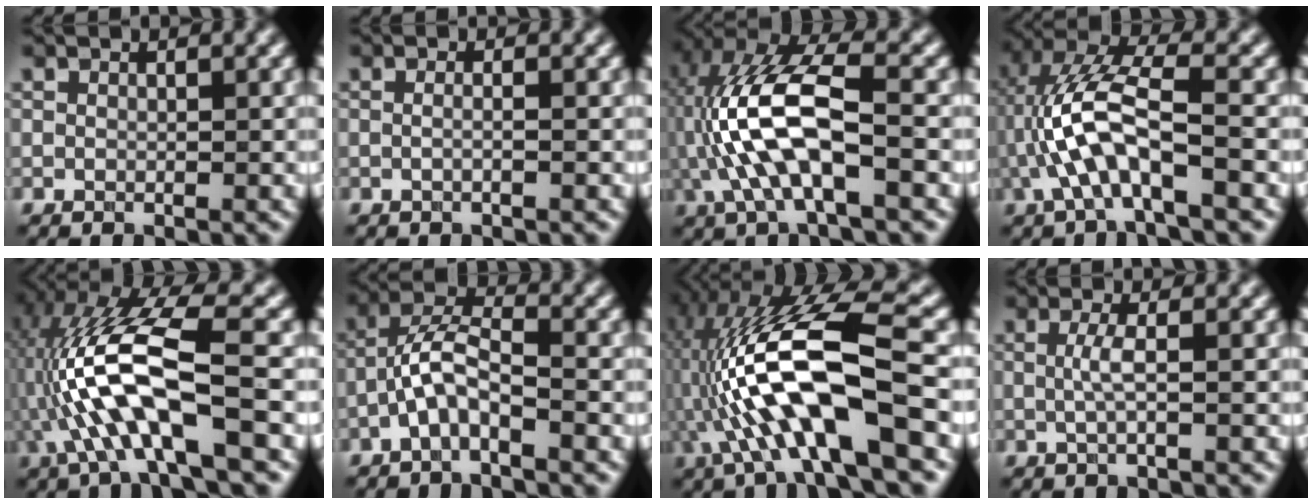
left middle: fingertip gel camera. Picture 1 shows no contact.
{"total": 1.1, "force": [0.0, 0.4, 1.0], "torque": [-0.005, -0.017, -0.012]}
{"total": 10.2, "force": [-1.2, 4.1, 9.3], "torque": [-0.204, 0.015, -0.025]}
{"total": 7.2, "force": [-1.7, 2.2, 6.6], "torque": [-0.145, 0.016, -0.033]}
{"total": 11.0, "force": [-2.0, 3.3, 10.3], "torque": [-0.214, 0.018, -0.038]}
{"total": 3.8, "force": [-2.0, 1.1, 3.1], "torque": [-0.065, 0.018, -0.045]}
{"total": 12.9, "force": [-2.4, 3.9, 12.1], "torque": [-0.233, 0.014, -0.049]}
{"total": 1.9, "force": [0.0, 0.3, 1.8], "torque": [-0.038, -0.002, -0.001]}